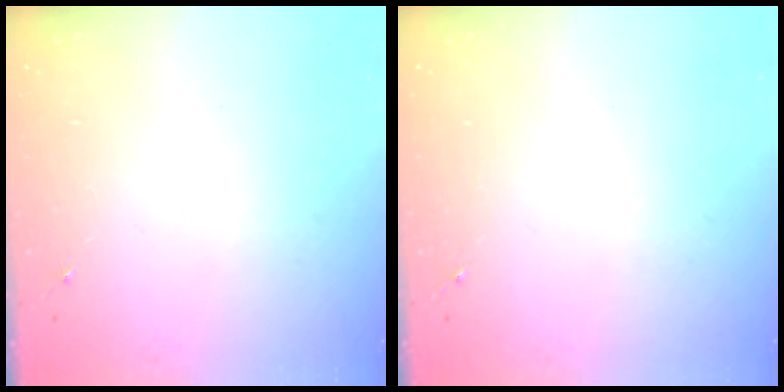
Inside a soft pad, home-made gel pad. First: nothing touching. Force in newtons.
{"total": 0.0}